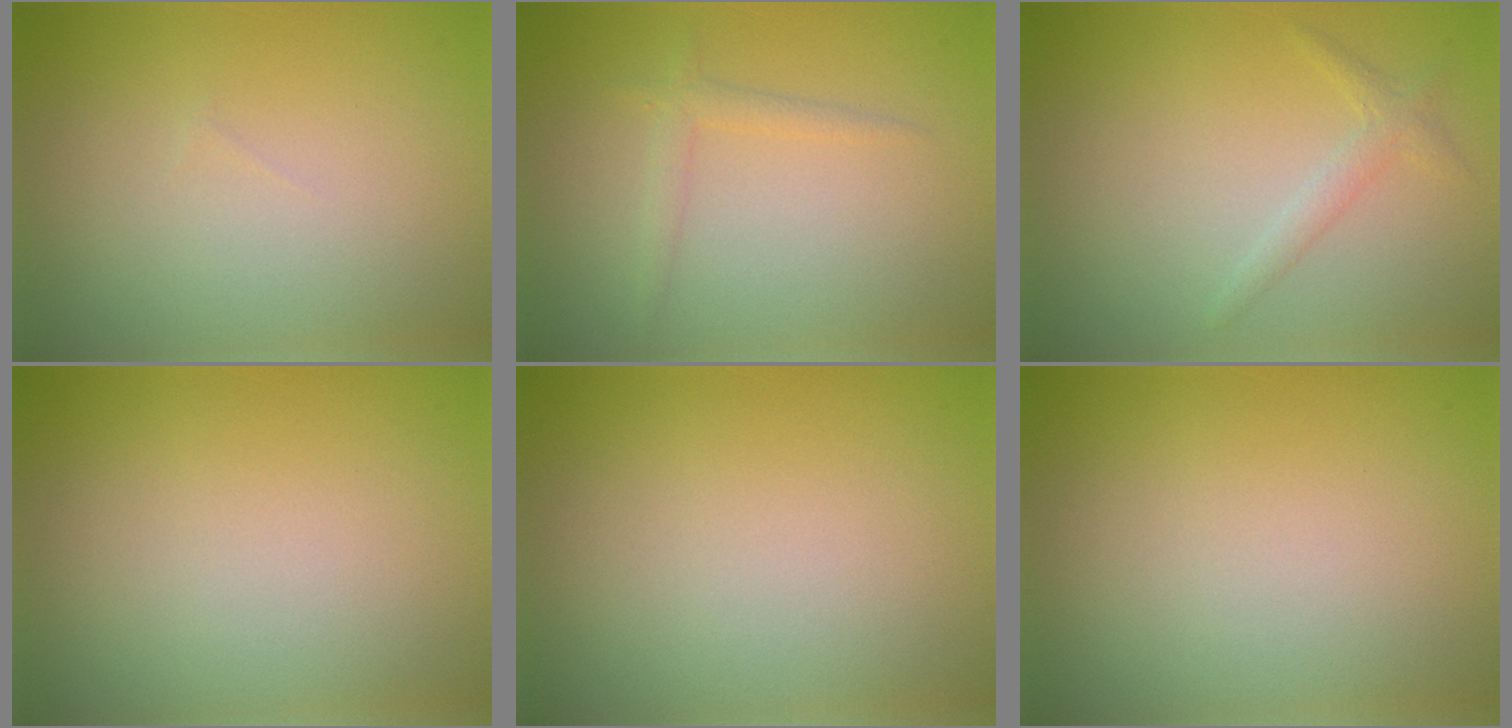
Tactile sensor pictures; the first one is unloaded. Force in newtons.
{"total": 1.4, "press": 1.4, "slide": 0.1}
{"total": 1.3, "press": 1.3, "slide": 0.0}
{"total": 0.0}
{"total": 0.0}
{"total": 0.0}